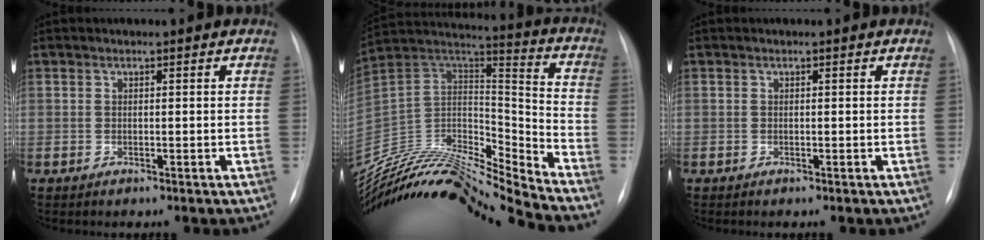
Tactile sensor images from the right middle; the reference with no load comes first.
{"total": 23.2, "force": [-22.1, 0.1, 7.0], "torque": [-0.138, 0.024, -0.383]}
{"total": 0.0}